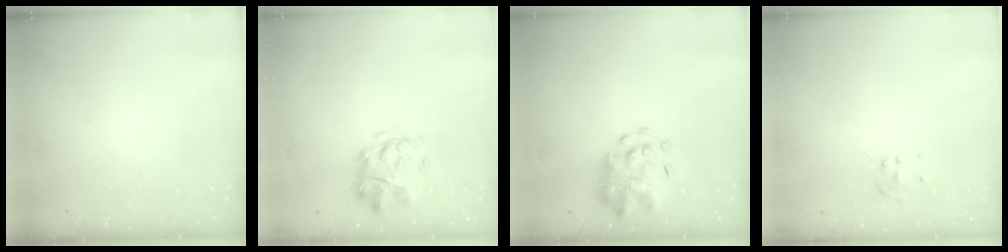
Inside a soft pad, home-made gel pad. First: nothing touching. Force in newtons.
{"total": 3.8, "press": 3.4, "slide": 1.6}
{"total": 4.6, "press": 4.5, "slide": 1.0}
{"total": 3.5, "press": 3.1, "slide": 1.7}